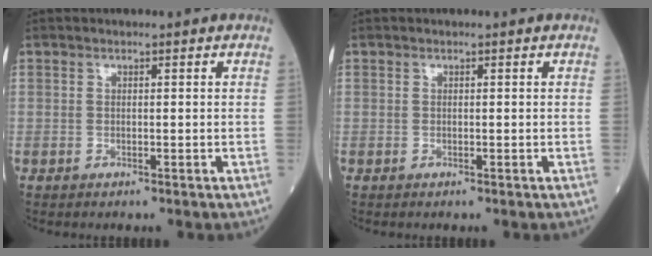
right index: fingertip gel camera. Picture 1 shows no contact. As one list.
[{"total": 0.0}]